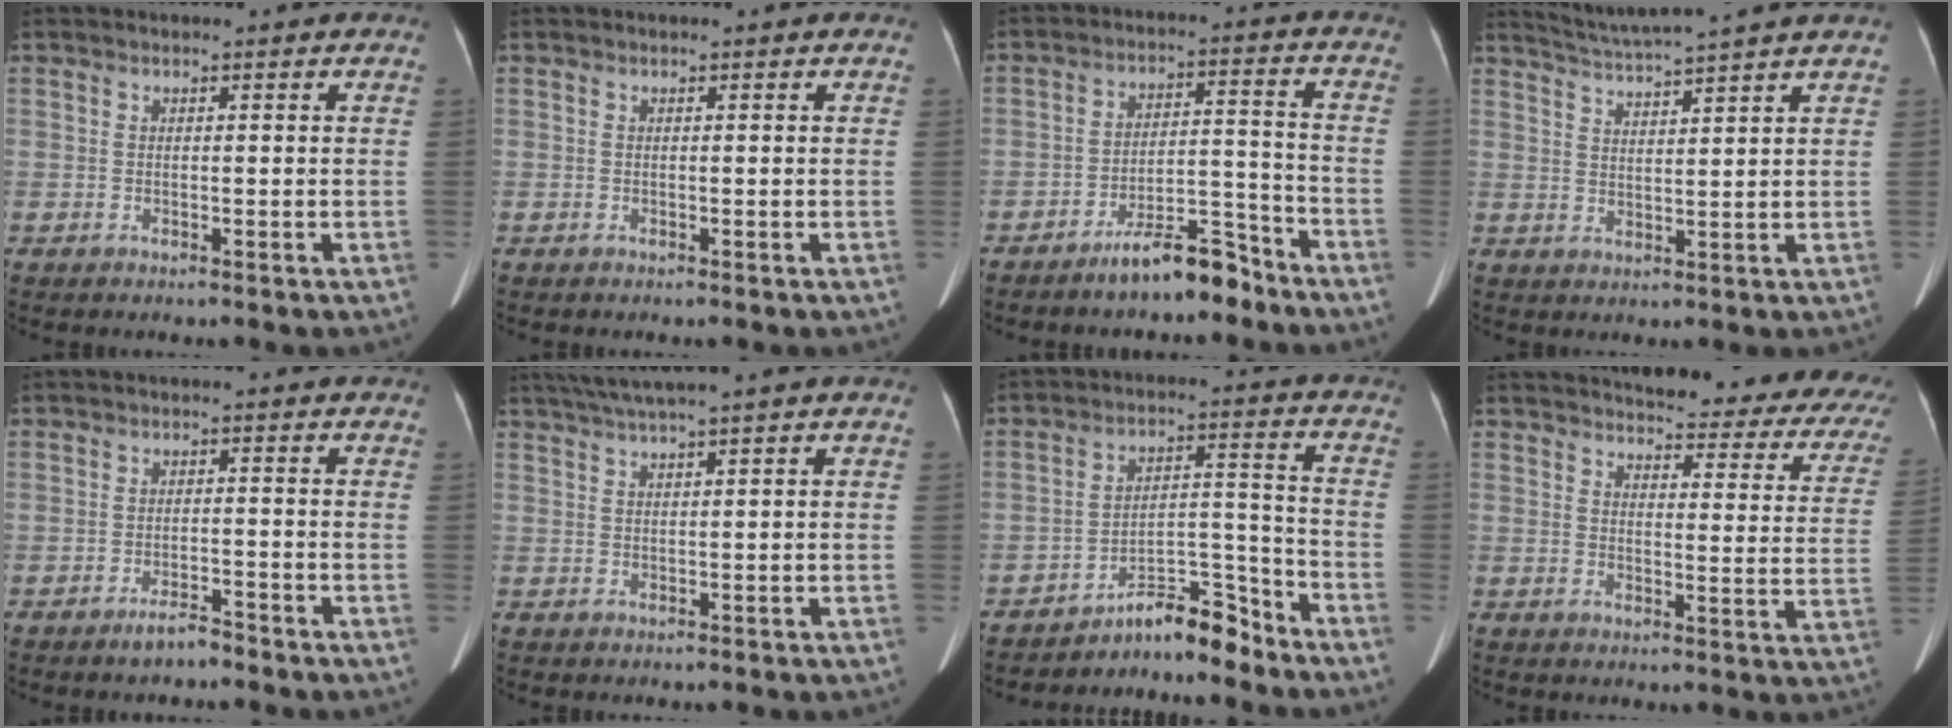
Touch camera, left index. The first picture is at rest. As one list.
[{"total": 0.0}, {"total": 7.9, "force": [-6.6, 1.8, 3.8], "torque": [-0.062, 0.013, -0.113]}, {"total": 8.0, "force": [7.3, -1.8, 2.8], "torque": [-0.055, 0.011, 0.117]}, {"total": 2.7, "force": [-2.4, 0.5, 1.2], "torque": [-0.026, -0.002, -0.042]}, {"total": 4.6, "force": [3.3, -1.1, 3.0], "torque": [-0.062, 0.018, 0.066]}, {"total": 7.1, "force": [-6.8, 0.9, 1.8], "torque": [-0.023, 0.040, -0.111]}, {"total": 23.1, "force": [20.8, 5.0, 8.6], "torque": [-0.086, -0.068, 0.214]}]